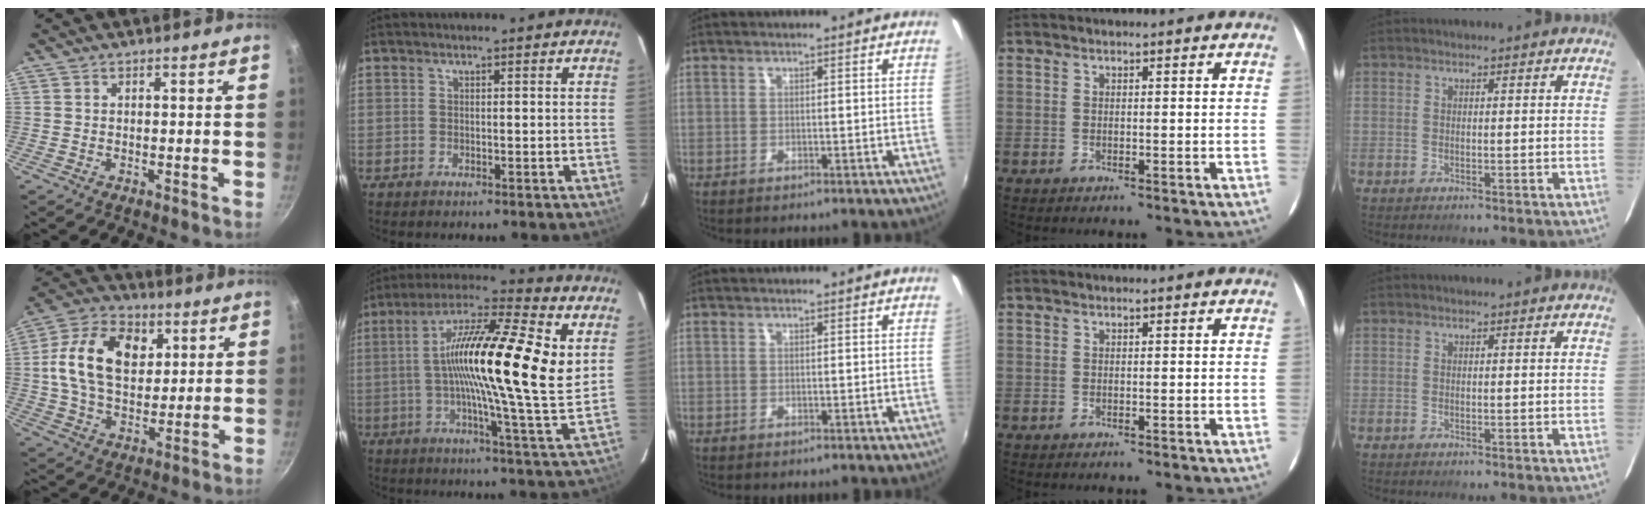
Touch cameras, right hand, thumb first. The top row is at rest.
{"thumb": {"total": 15.9, "force": [3.7, 11.0, 11.0], "torque": [-0.172, 0.003, 0.053]}, "index": {"total": 21.8, "force": [5.2, 2.8, 21.0], "torque": [-0.353, 0.025, 0.055]}}